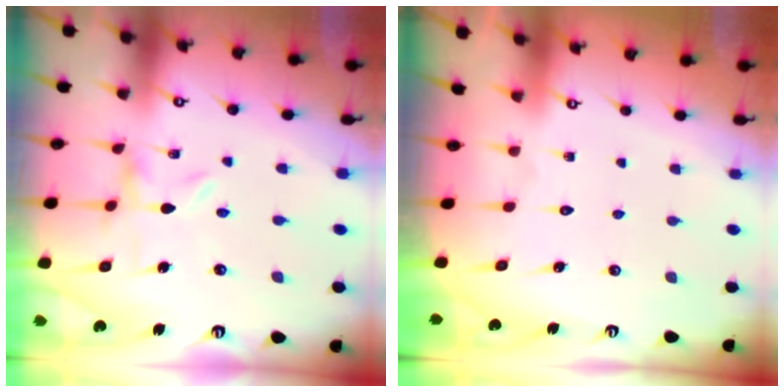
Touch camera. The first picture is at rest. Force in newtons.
{"total": 1.6, "press": 1.6, "slide": 0.1}